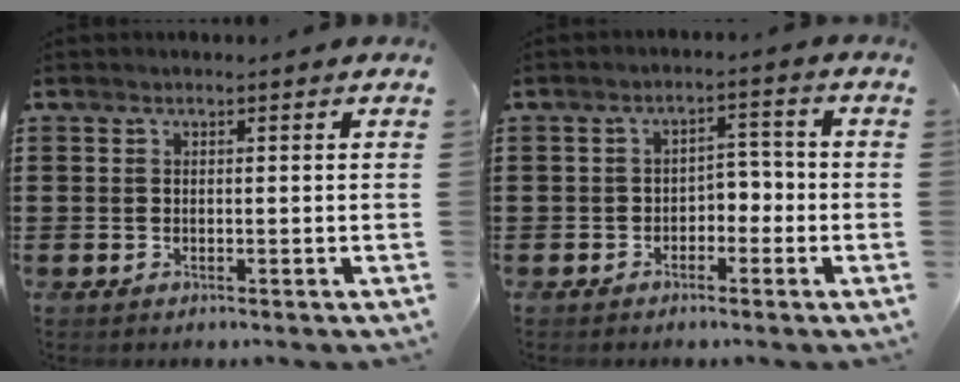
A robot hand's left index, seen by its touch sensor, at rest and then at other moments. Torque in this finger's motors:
{"motor_torque": [-0.06, -0.01, 0.11, 0.00]}